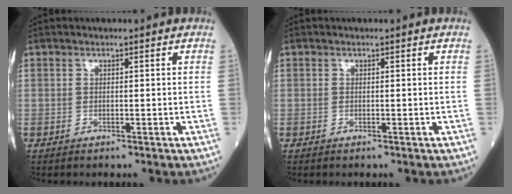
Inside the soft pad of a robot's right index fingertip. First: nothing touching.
{"total": 0.0}